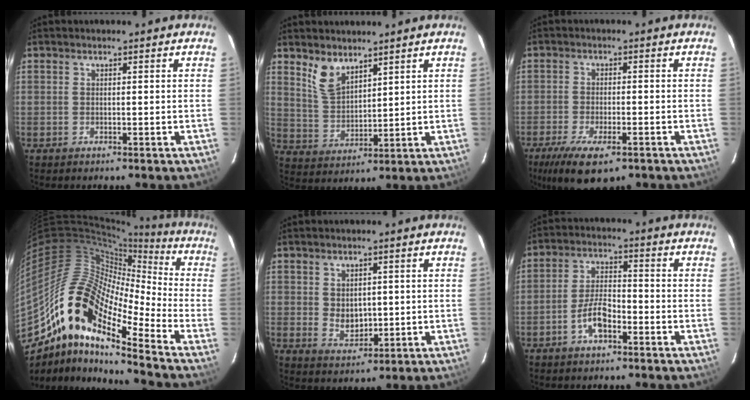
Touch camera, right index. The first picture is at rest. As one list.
[{"total": 6.7, "force": [4.8, 3.1, 3.5], "torque": [-0.065, 0.000, 0.104]}, {"total": 11.3, "force": [-7.1, 4.2, 7.7], "torque": [-0.169, -0.033, -0.117]}, {"total": 18.5, "force": [-11.1, 5.6, 13.7], "torque": [-0.219, -0.011, -0.229]}, {"total": 5.1, "force": [0.5, 3.9, 3.2], "torque": [-0.053, -0.002, 0.018]}, {"total": 6.5, "force": [-3.5, 2.7, 4.8], "torque": [-0.103, 0.012, -0.062]}]